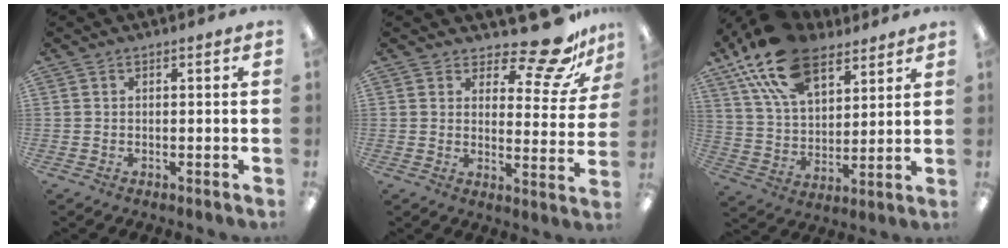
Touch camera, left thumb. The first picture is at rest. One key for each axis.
{"total": 13.4, "fx": 10.7, "fy": 4.1, "fz": 7.0, "tx": -0.093, "ty": -0.082, "tz": 0.181}
{"total": 19.3, "fx": 12.3, "fy": 10.2, "fz": 10.8, "tx": -0.213, "ty": -0.042, "tz": 0.228}